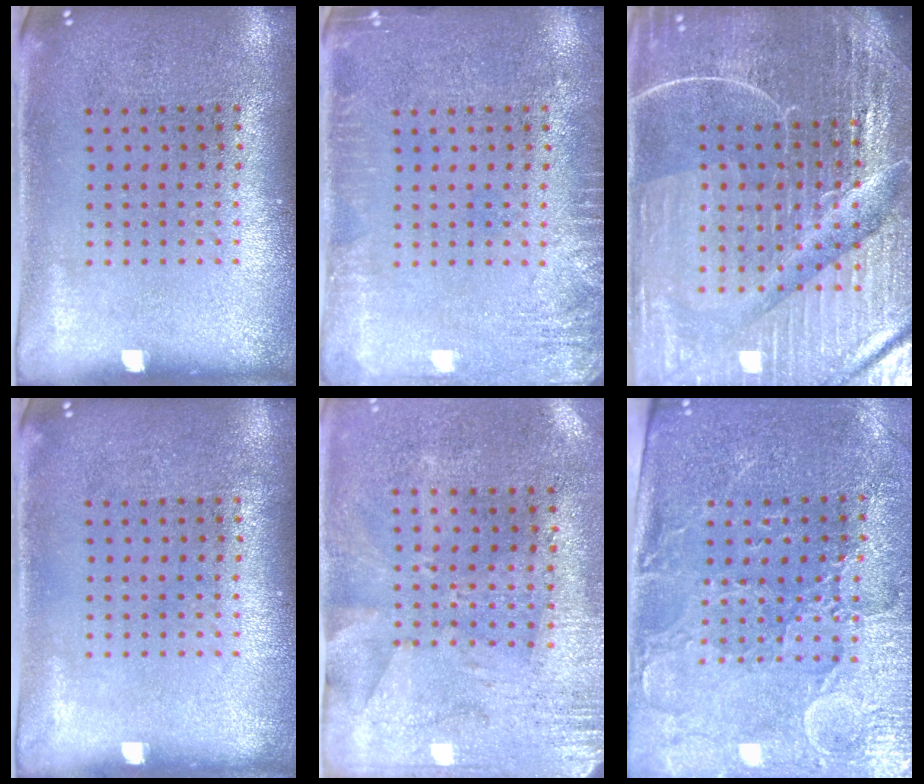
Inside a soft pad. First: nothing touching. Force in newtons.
{"total": 2.3, "press": 2.2, "slide": 0.2}
{"total": 6.3, "press": 5.6, "slide": 2.8}
{"total": 0.0}
{"total": 2.8, "press": 2.3, "slide": 1.7}
{"total": 3.4, "press": 3.3, "slide": 1.0}